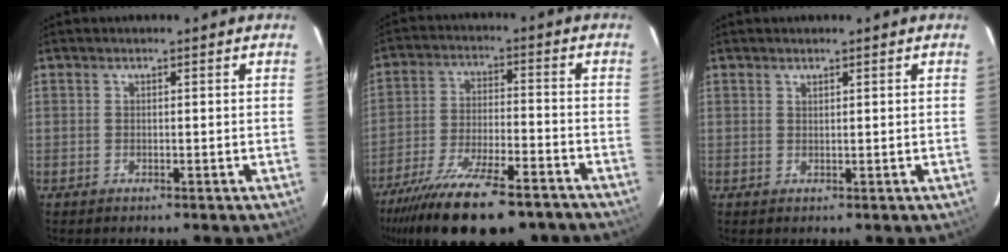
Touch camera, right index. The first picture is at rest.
{"total": 23.4, "force": [-18.5, 6.5, 12.8], "torque": [-0.247, -0.049, -0.283]}
{"total": 0.6, "force": [0.6, 0.2, 0.2], "torque": [-0.003, 0.001, 0.011]}